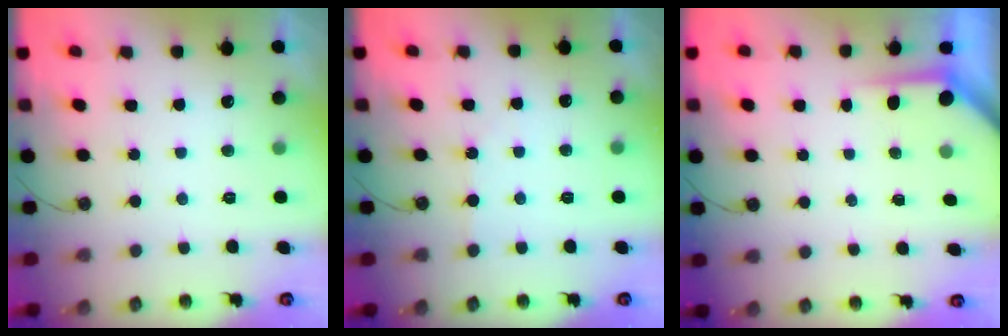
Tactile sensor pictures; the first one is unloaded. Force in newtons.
{"total": 2.4, "press": 2.4, "slide": 0.4}
{"total": 3.6, "press": 3.6, "slide": 0.3}